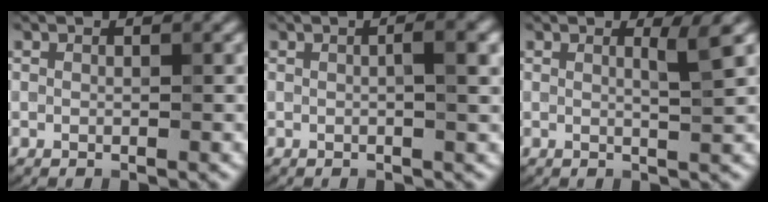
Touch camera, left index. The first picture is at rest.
{"total": 3.0, "force": [0.3, 0.8, 2.9], "torque": [-0.040, 0.006, 0.000]}
{"total": 1.9, "force": [0.7, 0.4, 1.7], "torque": [-0.022, -0.002, 0.004]}